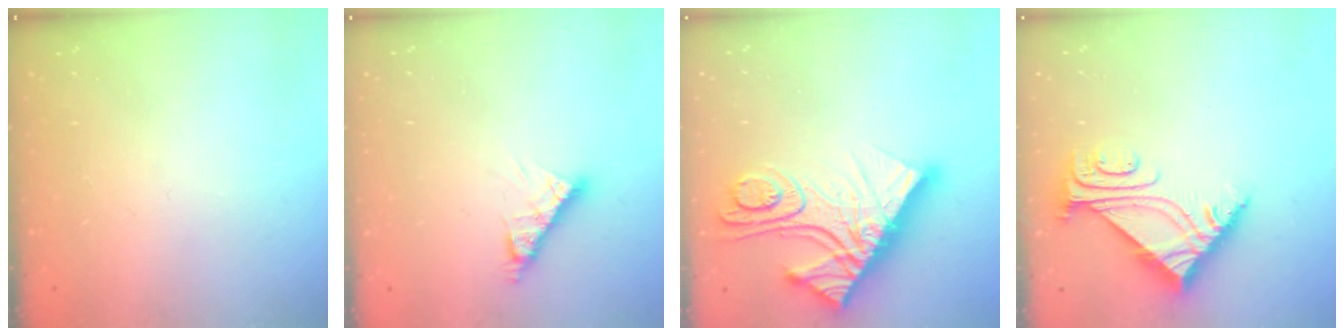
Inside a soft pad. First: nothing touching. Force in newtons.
{"total": 5.9, "press": 5.9, "slide": 0.5}
{"total": 21.9, "press": 21.8, "slide": 1.9}
{"total": 7.5, "press": 7.4, "slide": 0.8}